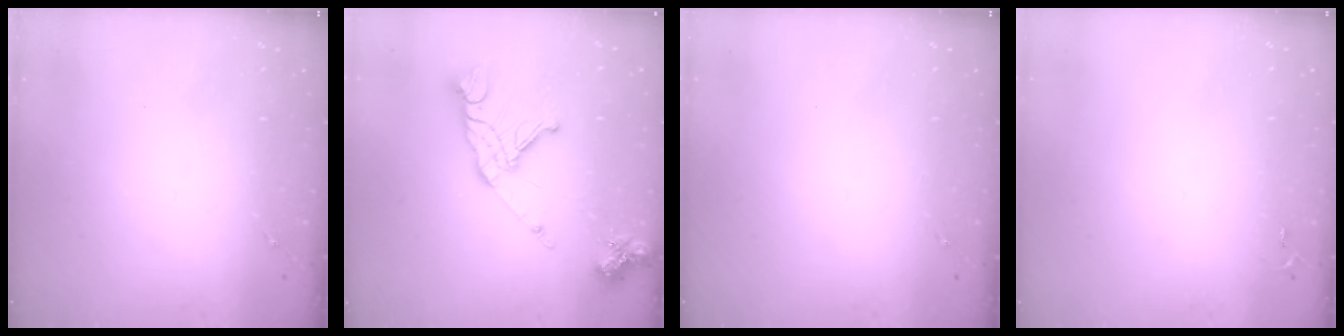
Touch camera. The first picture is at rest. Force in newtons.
{"total": 18.6, "press": 18.5, "slide": 2.1}
{"total": 0.0}
{"total": 2.6, "press": 2.6, "slide": 0.4}